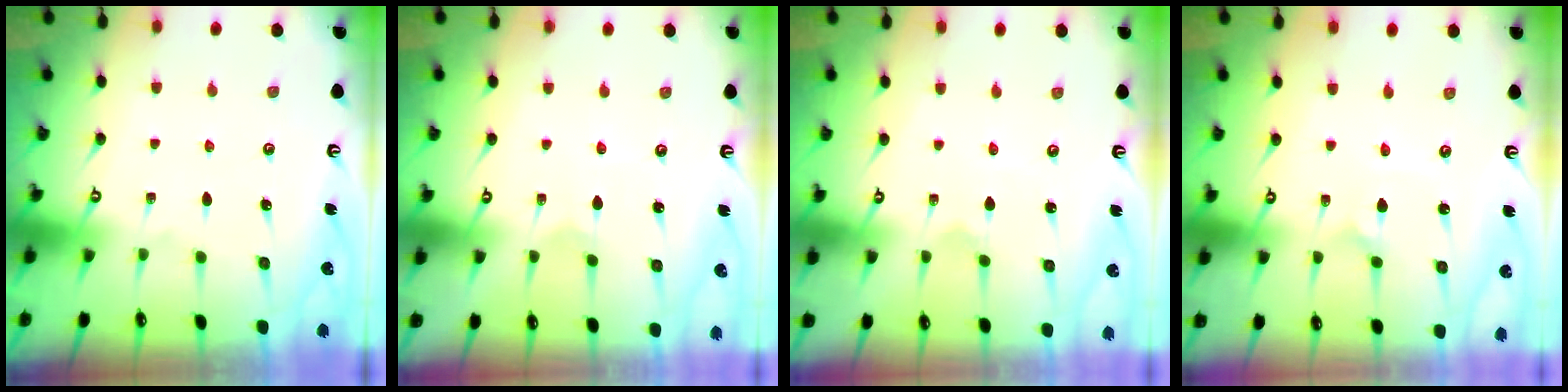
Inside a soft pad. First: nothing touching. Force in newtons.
{"total": 2.0, "press": 2.0, "slide": 0.2}
{"total": 0.8, "press": 0.8, "slide": 0.0}
{"total": 1.4, "press": 1.4, "slide": 0.0}